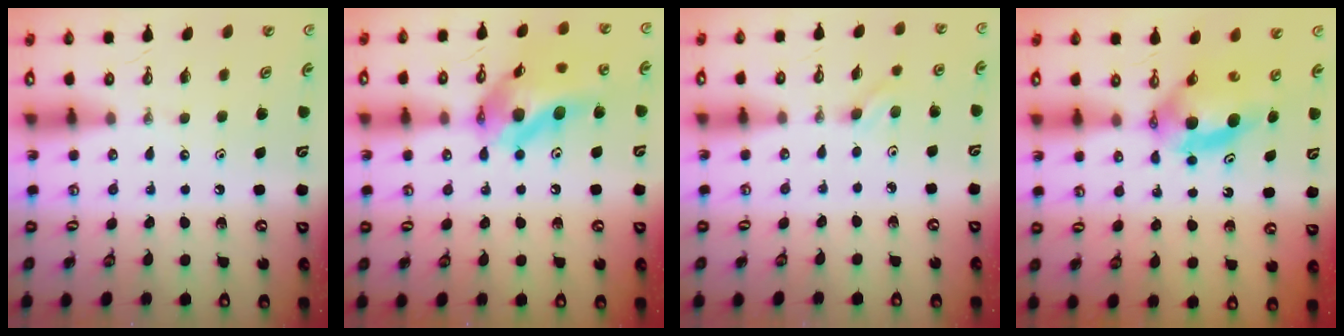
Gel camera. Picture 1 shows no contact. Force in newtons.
{"total": 15.6, "press": 15.5, "slide": 1.7}
{"total": 2.6, "press": 2.1, "slide": 1.5}
{"total": 5.5, "press": 5.1, "slide": 1.9}